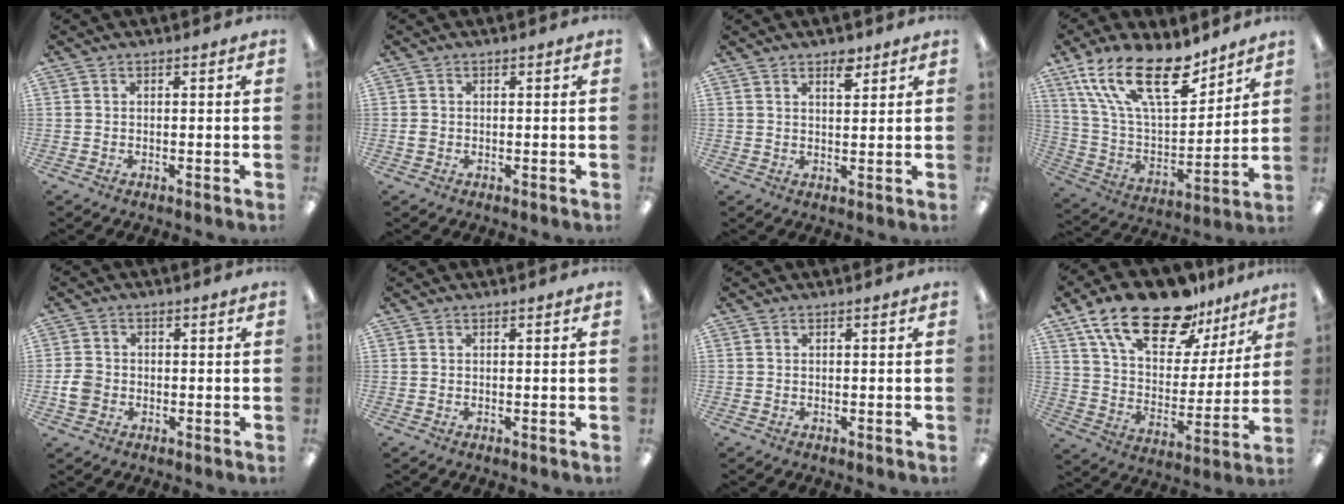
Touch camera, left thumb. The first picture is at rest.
{"total": 1.2, "force": [0.0, 1.0, 0.6], "torque": [-0.011, 0.004, 0.000]}
{"total": 3.9, "force": [3.0, 1.7, 1.9], "torque": [-0.012, -0.016, 0.047]}
{"total": 22.4, "force": [14.3, 9.4, 14.5], "torque": [-0.277, -0.079, 0.250]}
{"total": 4.4, "force": [-0.9, 3.7, 2.2], "torque": [-0.043, 0.007, -0.015]}
{"total": 0.0}
{"total": 0.0}
{"total": 20.8, "force": [15.0, 9.1, 11.2], "torque": [-0.199, -0.089, 0.263]}